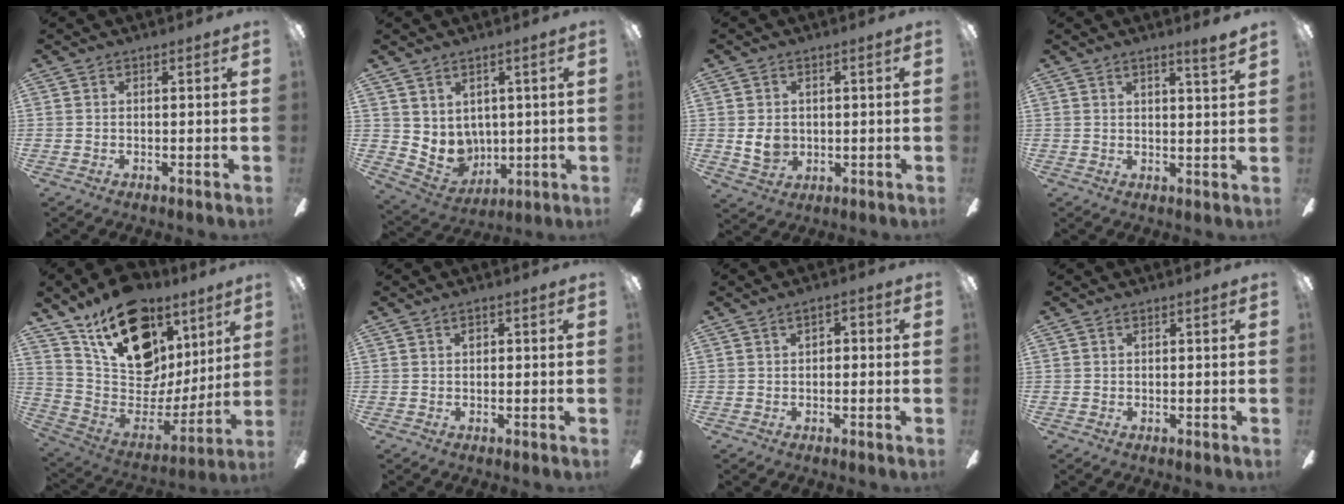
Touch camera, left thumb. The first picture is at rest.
{"total": 6.3, "force": [2.9, 5.4, 1.5], "torque": [-0.046, -0.026, 0.062]}
{"total": 6.0, "force": [0.5, 4.9, 3.5], "torque": [-0.073, -0.002, 0.007]}
{"total": 3.2, "force": [2.6, -0.4, 1.8], "torque": [-0.032, -0.014, 0.042]}
{"total": 22.5, "force": [13.8, 13.6, 11.4], "torque": [-0.186, -0.081, 0.258]}
{"total": 1.2, "force": [0.3, 0.7, 0.9], "torque": [-0.010, 0.002, 0.003]}
{"total": 2.7, "force": [0.4, 1.8, 1.9], "torque": [-0.021, 0.004, 0.002]}
{"total": 0.0}